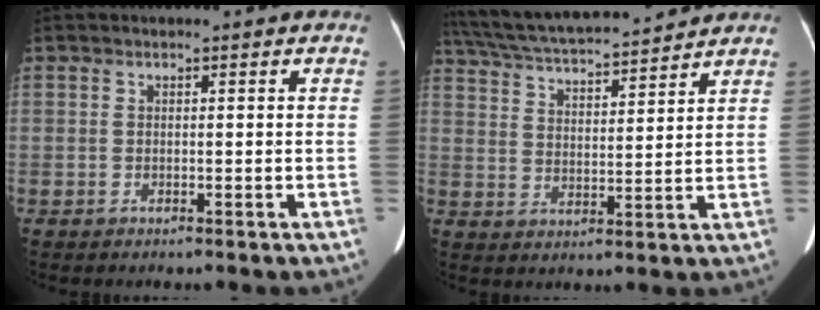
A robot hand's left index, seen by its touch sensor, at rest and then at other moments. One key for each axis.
{"total": 16.1, "fx": 14.8, "fy": 1.4, "fz": 6.3, "tx": -0.120, "ty": 0.022, "tz": 0.241}